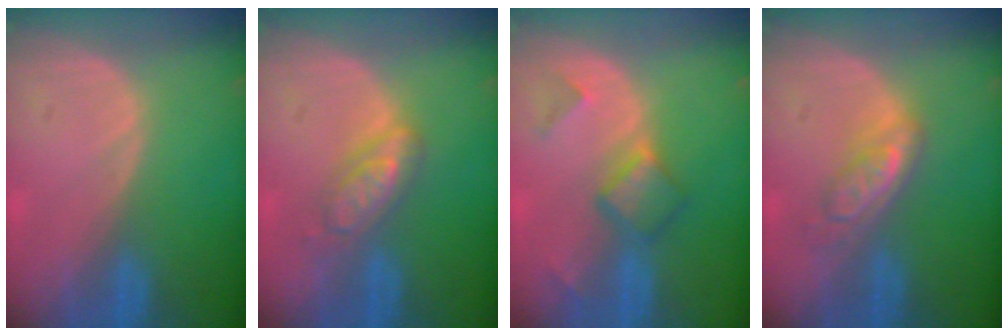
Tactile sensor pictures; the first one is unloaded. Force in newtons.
{"total": 5.0, "press": 5.0, "slide": 0.2}
{"total": 4.9, "press": 4.7, "slide": 1.4}
{"total": 5.3, "press": 4.6, "slide": 2.7}